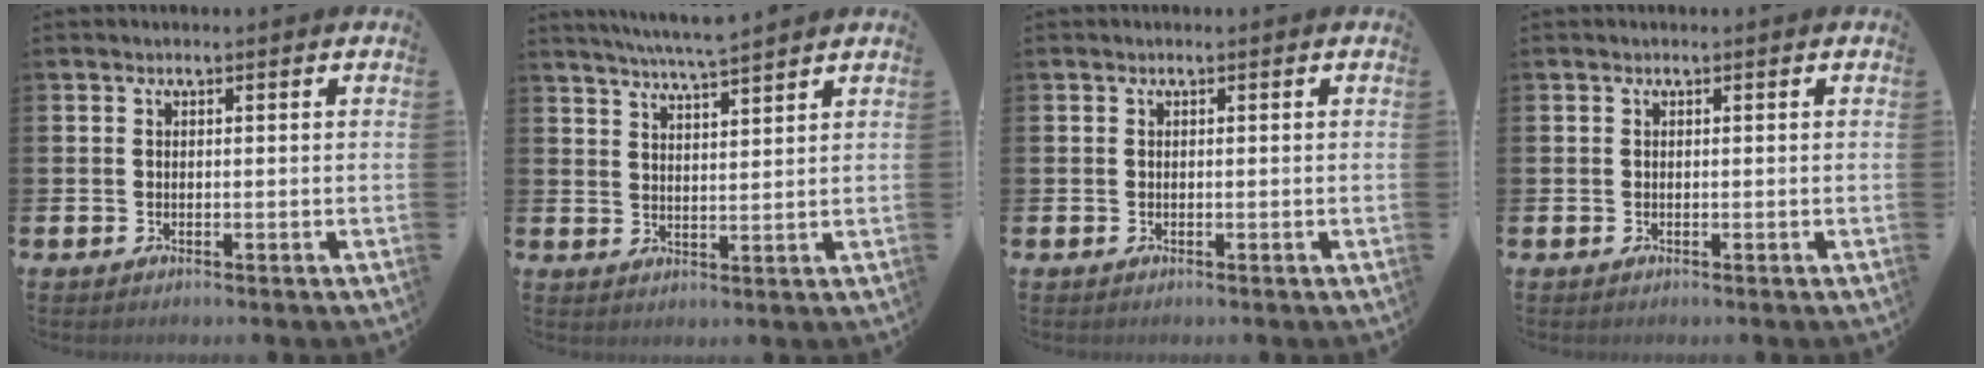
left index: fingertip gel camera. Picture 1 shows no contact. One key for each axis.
{"total": 5.5, "fx": 5.3, "fy": -0.5, "fz": 1.2, "tx": -0.034, "ty": -0.028, "tz": 0.093}
{"total": 0.0}
{"total": 0.0}